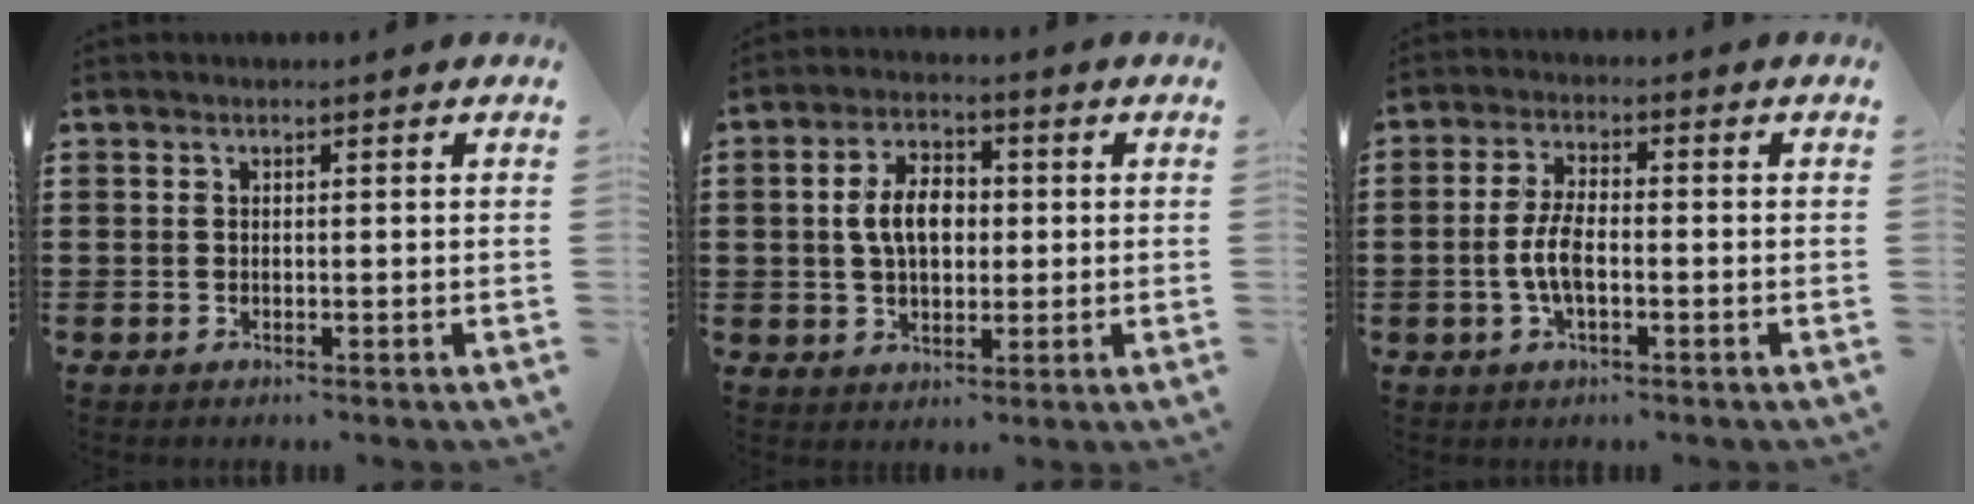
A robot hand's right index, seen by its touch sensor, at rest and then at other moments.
{"total": 6.8, "force": [0.5, 4.1, 5.4], "torque": [-0.109, 0.012, 0.002]}
{"total": 5.5, "force": [-1.1, 2.3, 4.9], "torque": [-0.115, -0.003, -0.027]}